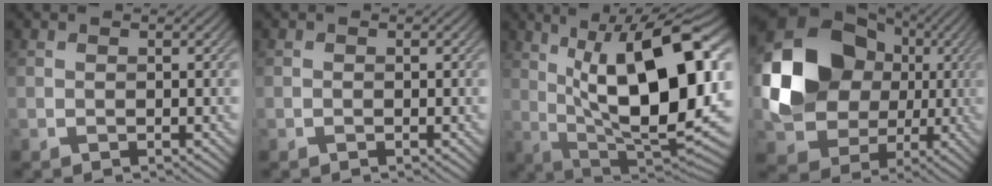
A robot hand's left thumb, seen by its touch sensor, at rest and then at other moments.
{"total": 0.0}
{"total": 19.1, "force": [4.0, 8.3, 16.7], "torque": [-0.267, 0.008, 0.068]}
{"total": 16.5, "force": [1.6, 13.6, 9.2], "torque": [-0.214, -0.002, 0.021]}